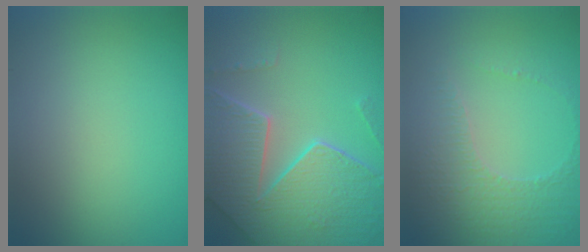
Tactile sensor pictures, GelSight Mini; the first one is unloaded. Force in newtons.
{"total": 8.0, "press": 5.7, "slide": 5.6}
{"total": 4.4, "press": 3.1, "slide": 3.1}